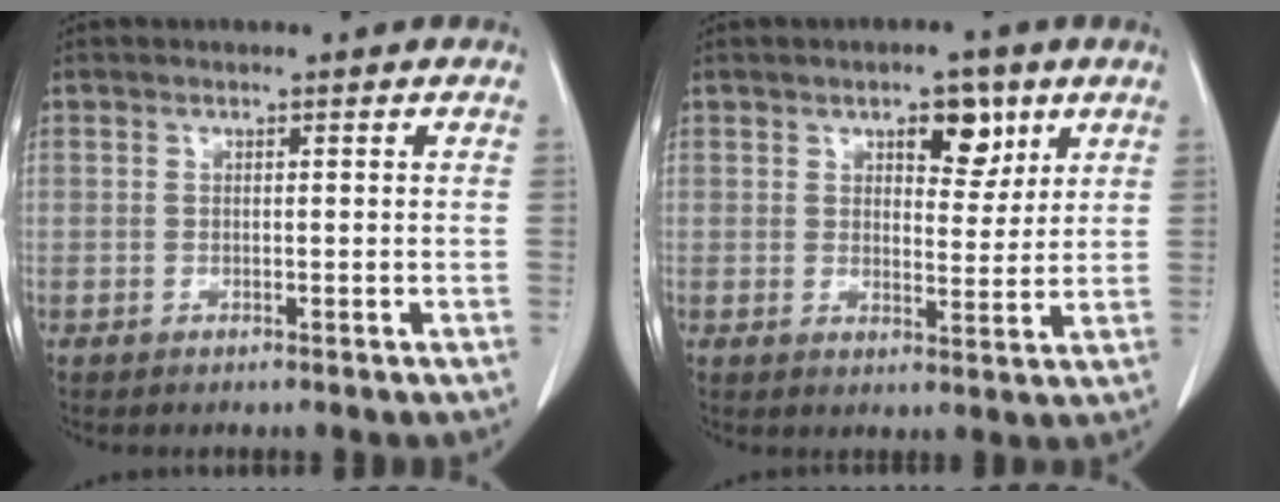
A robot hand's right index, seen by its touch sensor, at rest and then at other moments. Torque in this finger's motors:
{"motor_torque": [0.24, 0.24, 0.10, 0.05]}